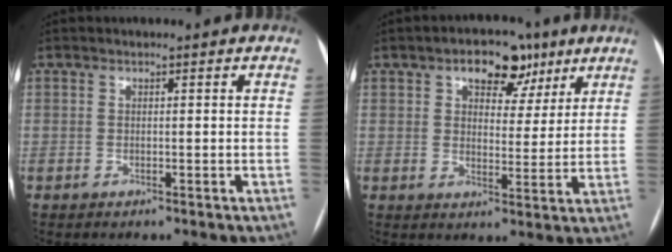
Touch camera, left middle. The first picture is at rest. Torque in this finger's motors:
{"motor_torque": [0.53, -0.79, 0.08, 0.06]}